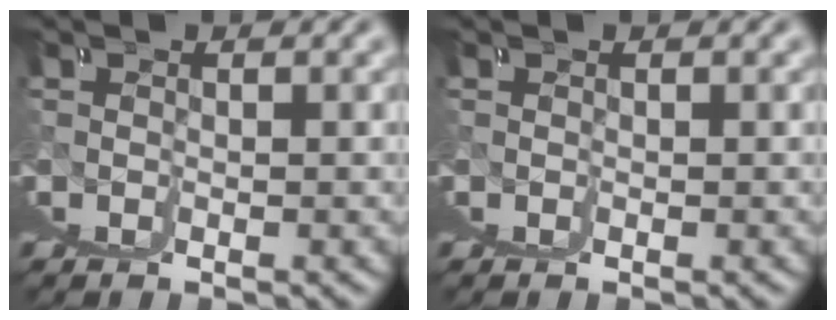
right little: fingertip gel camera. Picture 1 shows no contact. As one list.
[{"total": 0.0}]